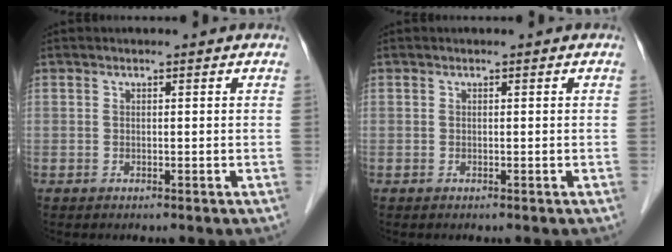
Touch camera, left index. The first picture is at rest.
{"total": 0.0}